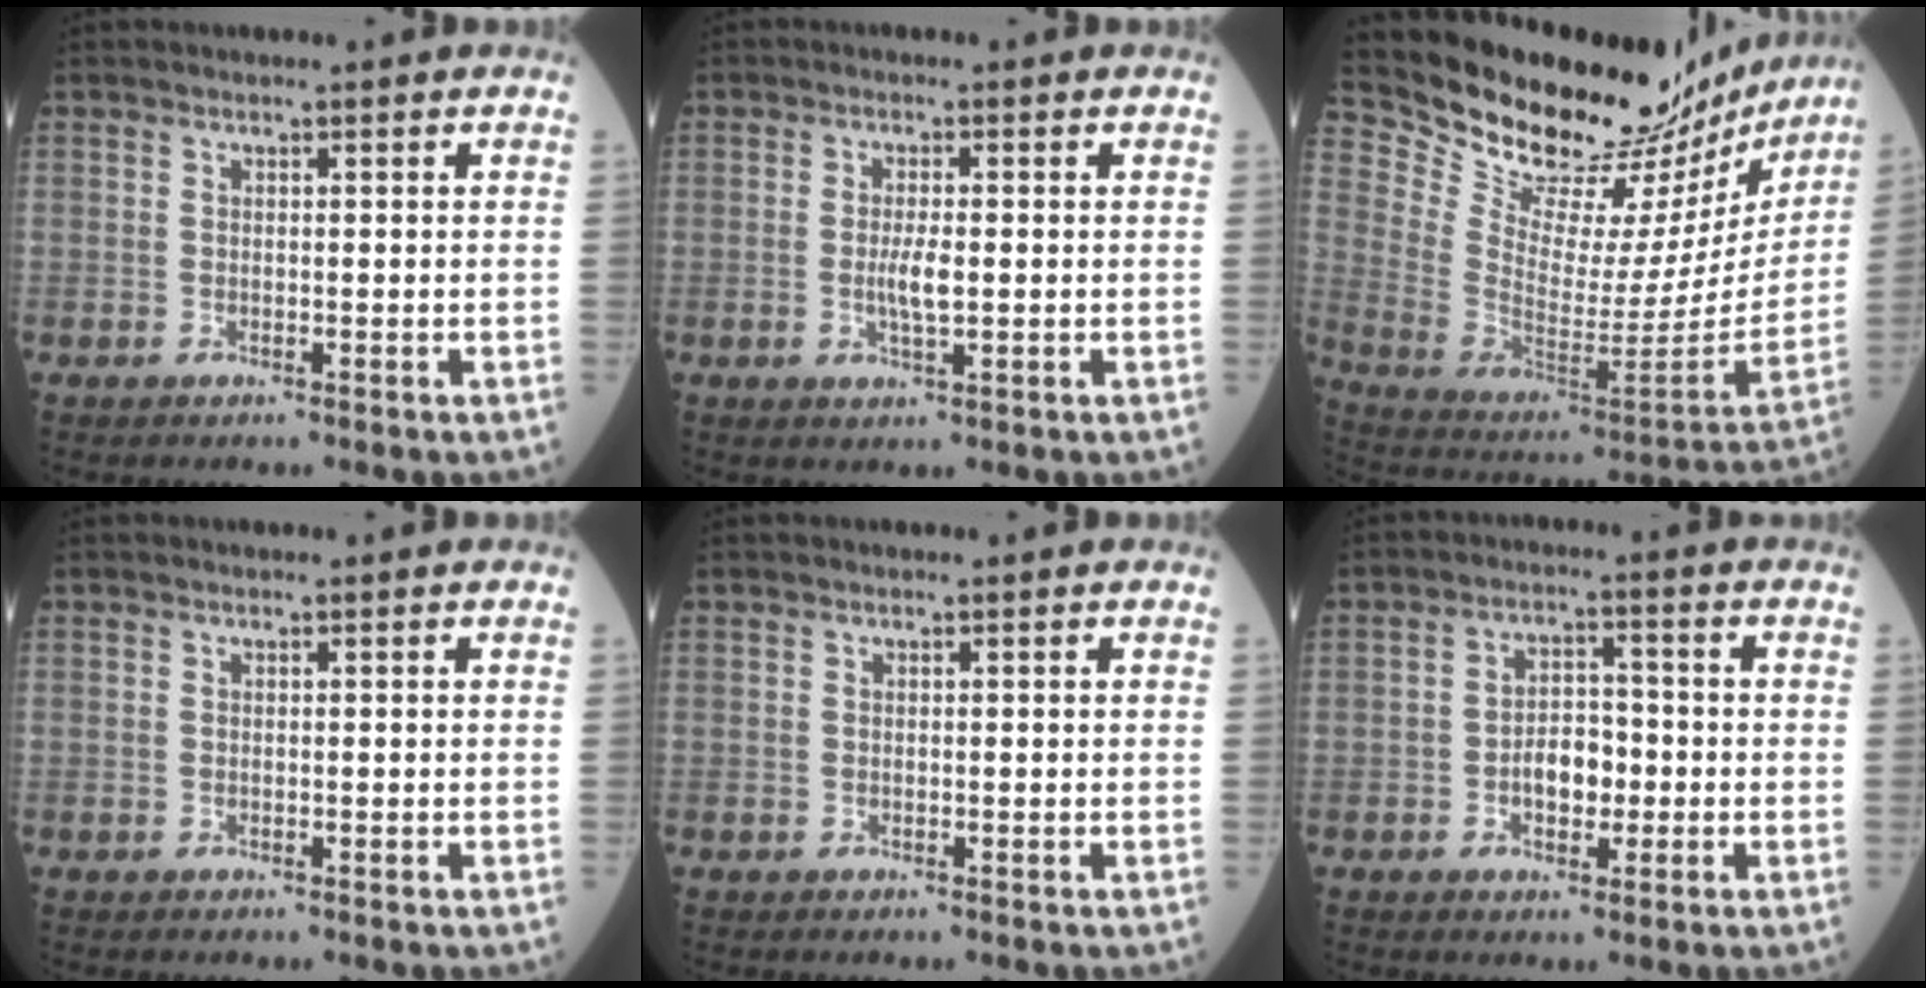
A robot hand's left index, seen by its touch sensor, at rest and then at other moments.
{"total": 3.1, "force": [-0.2, 0.6, 3.1], "torque": [-0.065, -0.005, -0.003]}
{"total": 28.0, "force": [25.4, 7.6, 8.9], "torque": [-0.152, -0.071, 0.360]}
{"total": 0.0}
{"total": 0.0}
{"total": 4.9, "force": [-1.2, 2.8, 3.9], "torque": [-0.070, 0.012, -0.021]}